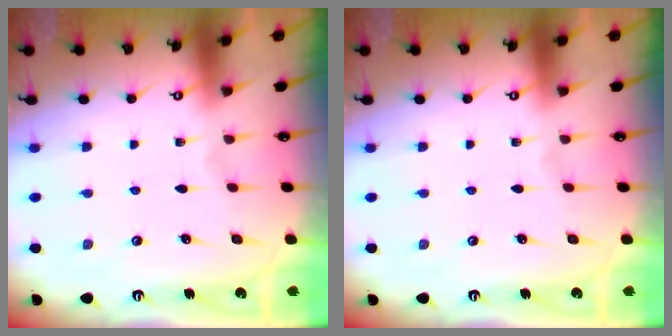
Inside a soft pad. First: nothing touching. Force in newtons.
{"total": 0.0}